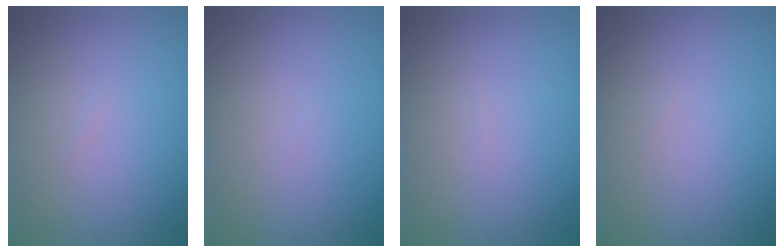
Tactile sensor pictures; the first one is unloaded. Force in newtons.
{"total": 0.0}
{"total": 0.0}
{"total": 0.0}